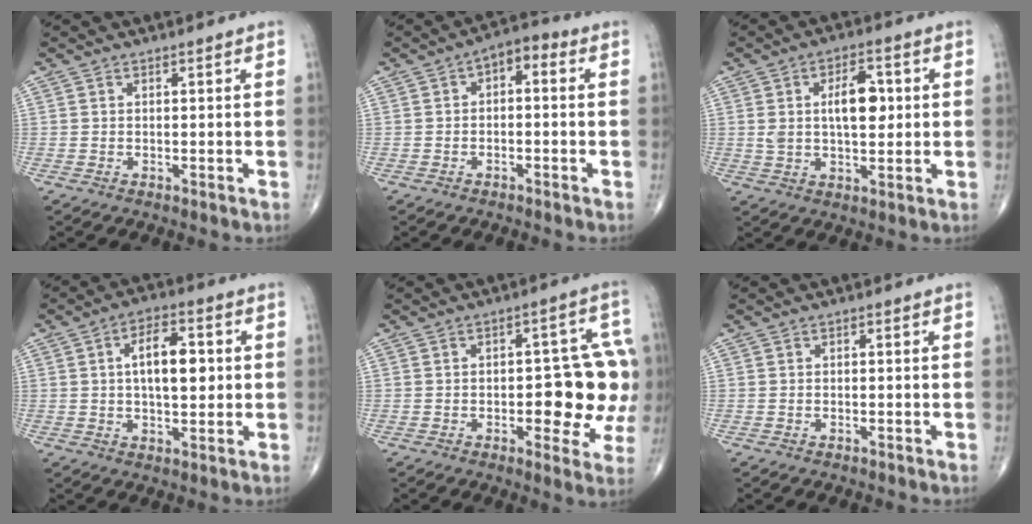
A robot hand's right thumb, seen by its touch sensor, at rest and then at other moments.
{"total": 4.5, "force": [0.2, 2.8, 3.5], "torque": [-0.033, 0.028, -0.011]}
{"total": 9.0, "force": [1.5, 4.5, 7.6], "torque": [-0.108, 0.001, 0.025]}
{"total": 9.9, "force": [1.2, 4.8, 8.6], "torque": [-0.122, 0.006, 0.017]}
{"total": 14.0, "force": [-1.1, 5.8, 12.7], "torque": [-0.122, 0.019, -0.010]}
{"total": 0.0}